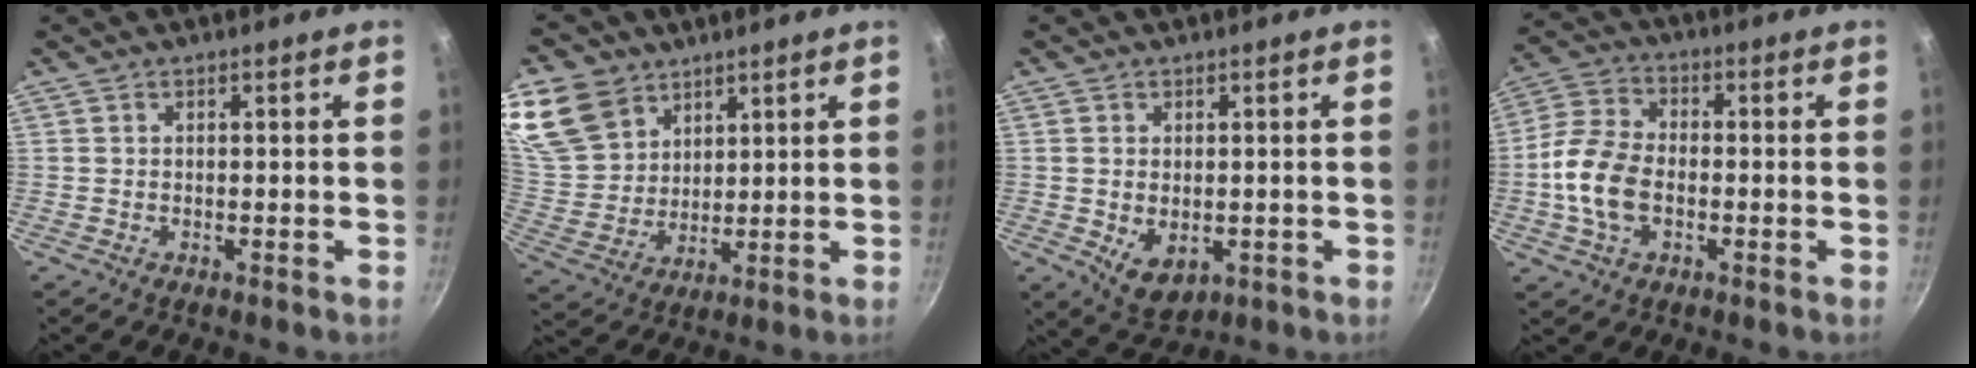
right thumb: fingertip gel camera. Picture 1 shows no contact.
{"total": 16.7, "force": [9.9, 11.8, 6.5], "torque": [-0.129, -0.026, 0.202]}
{"total": 6.1, "force": [-0.6, 4.2, 4.4], "torque": [-0.066, -0.014, 0.002]}
{"total": 11.3, "force": [-2.0, 7.3, 8.4], "torque": [-0.160, 0.022, -0.050]}